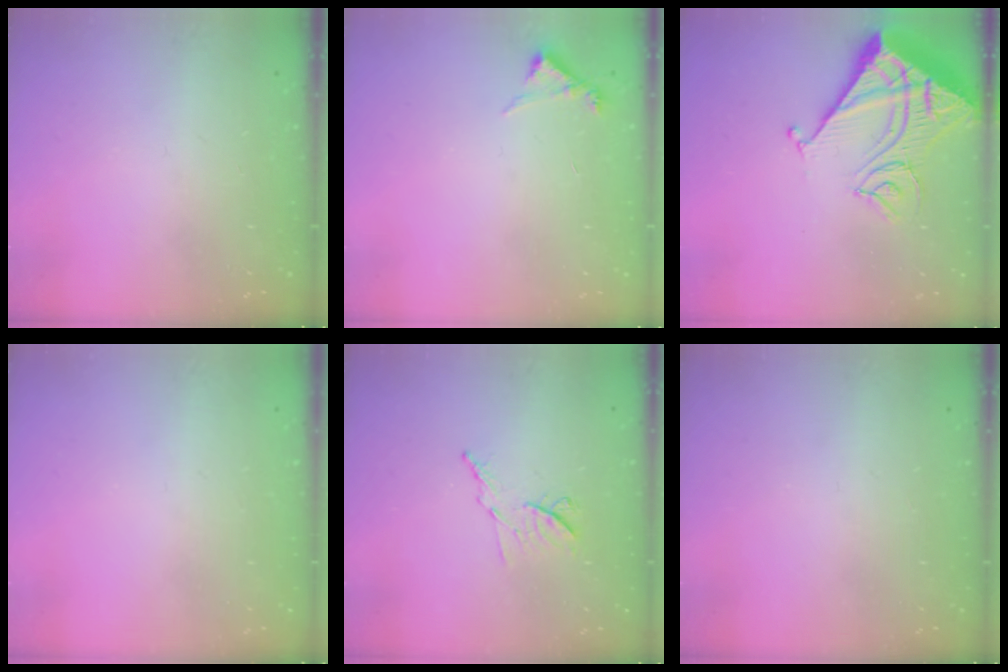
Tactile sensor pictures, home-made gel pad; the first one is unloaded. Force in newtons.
{"total": 5.0, "press": 5.0, "slide": 0.5}
{"total": 14.7, "press": 14.6, "slide": 1.6}
{"total": 0.0}
{"total": 7.6, "press": 7.5, "slide": 1.1}
{"total": 0.0}